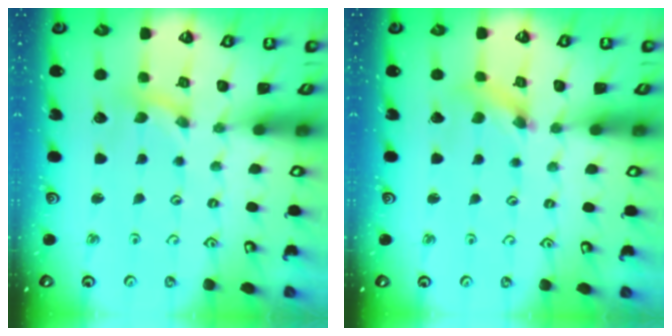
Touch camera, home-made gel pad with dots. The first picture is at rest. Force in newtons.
{"total": 2.5, "press": 2.5, "slide": 0.1}